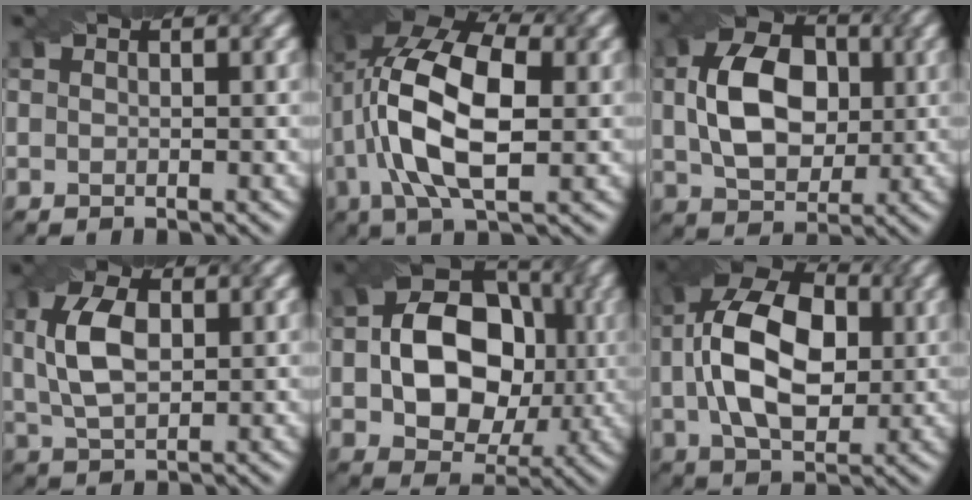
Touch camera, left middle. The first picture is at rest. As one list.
[{"total": 12.6, "force": [0.6, 6.3, 10.8], "torque": [-0.221, 0.017, 0.003]}, {"total": 8.5, "force": [0.9, 5.9, 6.1], "torque": [-0.125, 0.004, 0.020]}, {"total": 5.7, "force": [1.1, 3.2, 4.6], "torque": [-0.098, 0.009, 0.021]}, {"total": 11.1, "force": [0.1, 8.1, 7.6], "torque": [-0.106, 0.006, -0.009]}, {"total": 11.7, "force": [1.1, 7.0, 9.3], "torque": [-0.180, 0.021, 0.014]}]